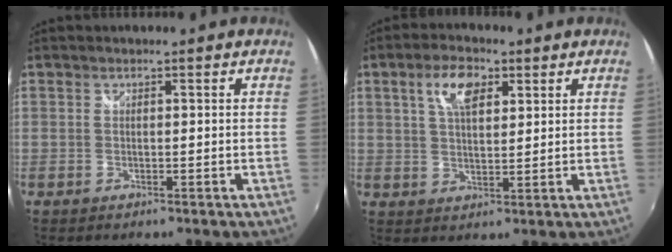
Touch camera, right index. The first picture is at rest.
{"total": 7.2, "force": [3.2, 3.4, 5.5], "torque": [-0.097, 0.017, 0.056]}